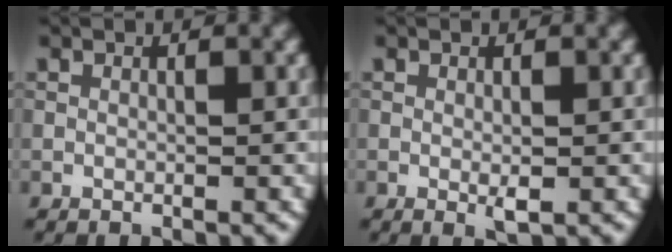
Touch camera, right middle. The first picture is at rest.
{"total": 1.2, "force": [-0.1, 0.3, 1.1], "torque": [-0.018, -0.002, 0.000]}